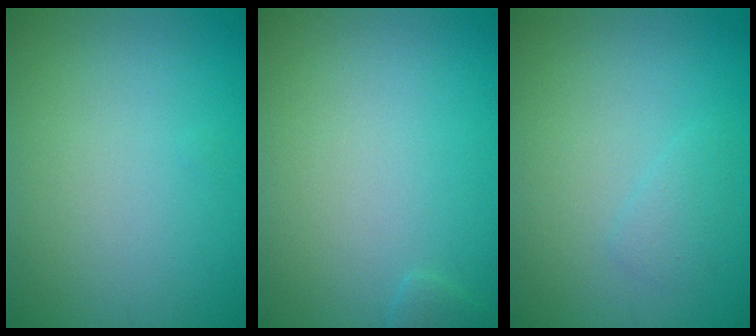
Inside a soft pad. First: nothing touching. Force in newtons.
{"total": 0.7, "press": 0.7, "slide": 0.1}
{"total": 1.1, "press": 1.1, "slide": 0.1}